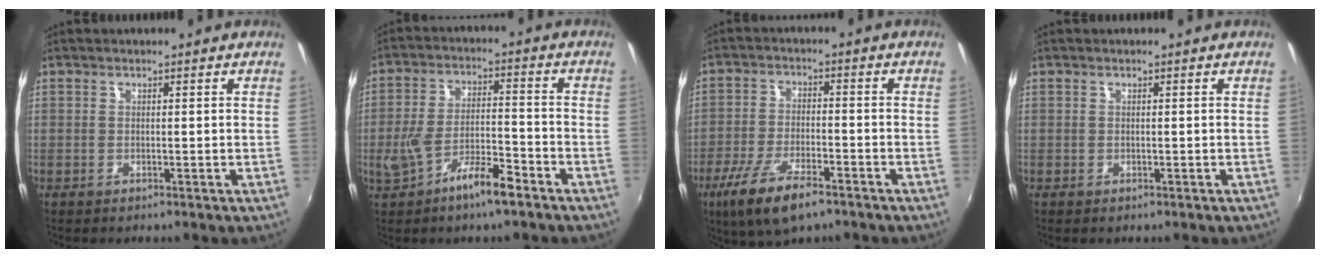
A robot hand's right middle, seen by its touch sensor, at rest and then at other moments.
{"total": 8.7, "force": [-5.3, 2.0, 6.6], "torque": [-0.133, -0.002, -0.087]}
{"total": 11.3, "force": [-7.2, 3.6, 8.0], "torque": [-0.178, -0.029, -0.133]}
{"total": 0.0}